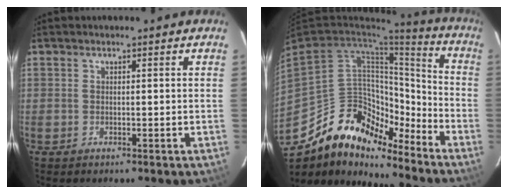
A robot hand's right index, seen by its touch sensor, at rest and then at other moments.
{"total": 19.6, "force": [-14.8, 9.6, 8.5], "torque": [-0.172, 0.022, -0.255]}